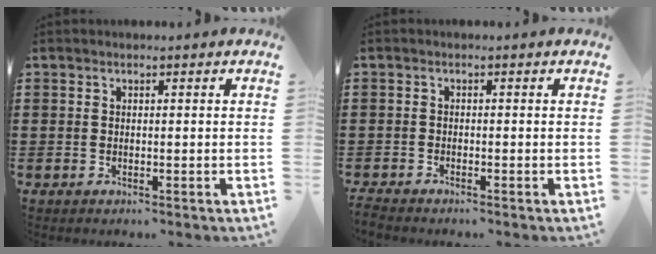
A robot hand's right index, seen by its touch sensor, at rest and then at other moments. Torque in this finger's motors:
{"motor_torque": [-1.62, 0.52, -1.05, -0.21]}